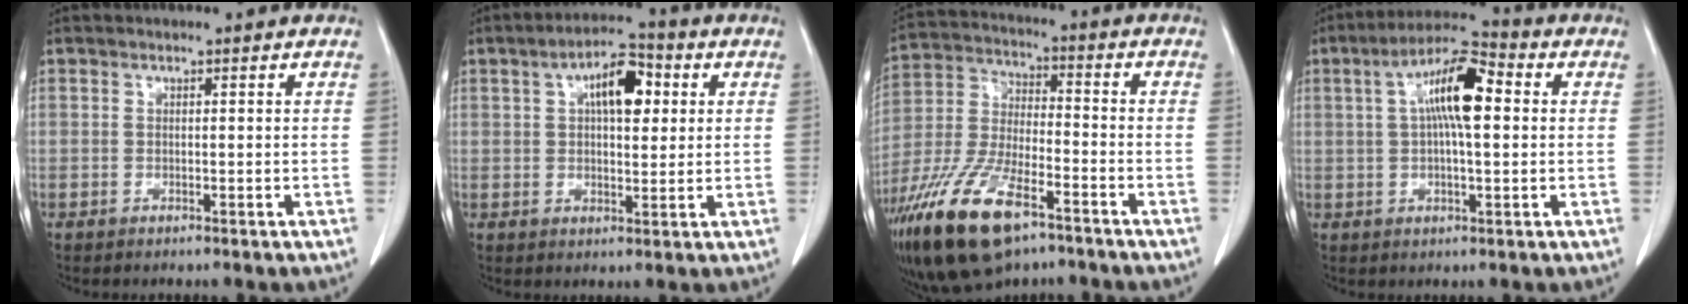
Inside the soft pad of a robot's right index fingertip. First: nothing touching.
{"total": 8.2, "force": [2.5, 3.3, 7.0], "torque": [-0.113, 0.020, 0.037]}
{"total": 17.4, "force": [-10.8, 5.7, 12.4], "torque": [-0.273, -0.025, -0.199]}
{"total": 10.4, "force": [2.0, 2.5, 9.9], "torque": [-0.183, 0.027, 0.028]}